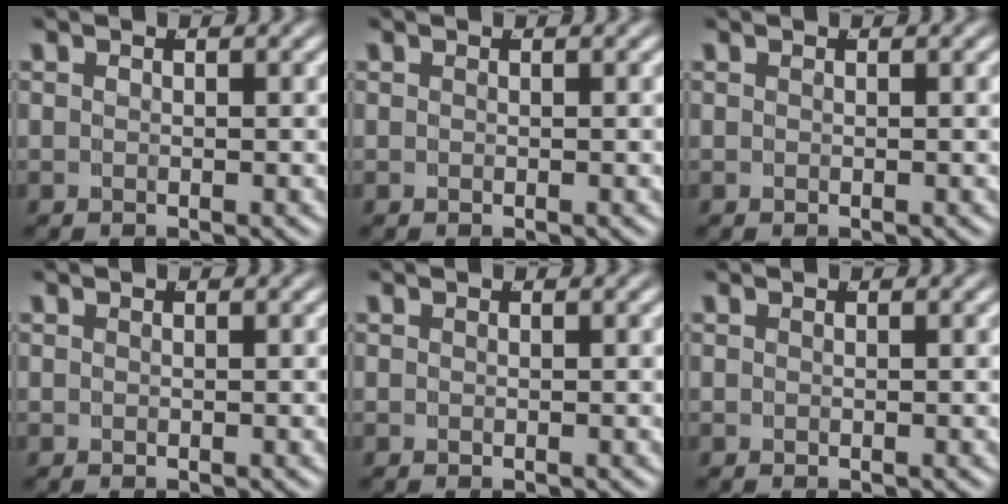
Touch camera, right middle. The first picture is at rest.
{"total": 0.0}
{"total": 0.0}
{"total": 0.0}
{"total": 0.0}
{"total": 0.0}